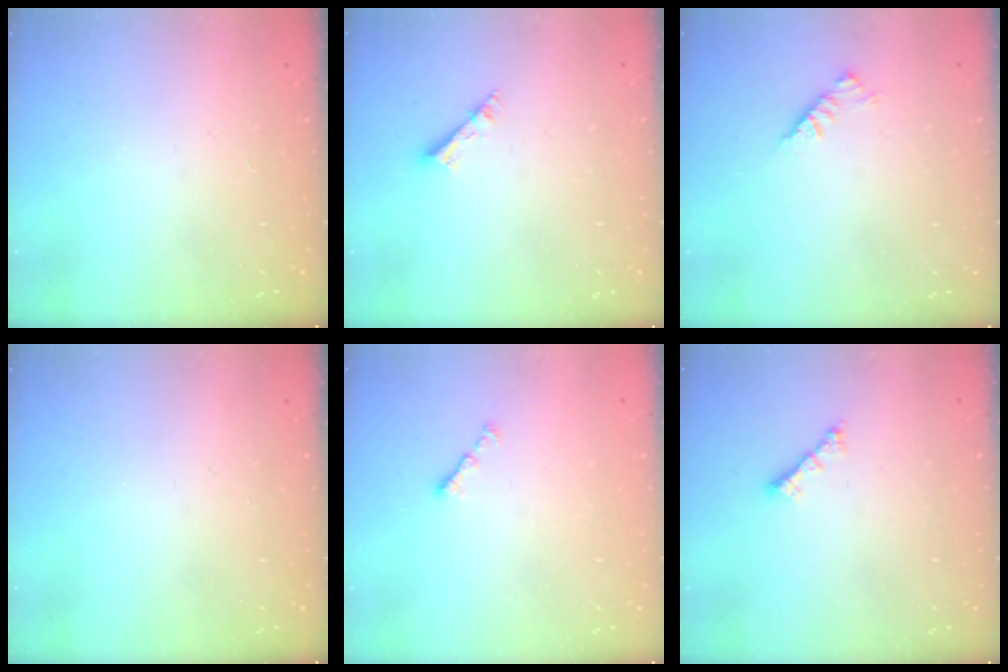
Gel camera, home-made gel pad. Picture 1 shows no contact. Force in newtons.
{"total": 3.0, "press": 3.0, "slide": 0.4}
{"total": 3.0, "press": 2.9, "slide": 0.8}
{"total": 0.0}
{"total": 1.4, "press": 1.3, "slide": 0.5}
{"total": 2.1, "press": 2.0, "slide": 0.5}